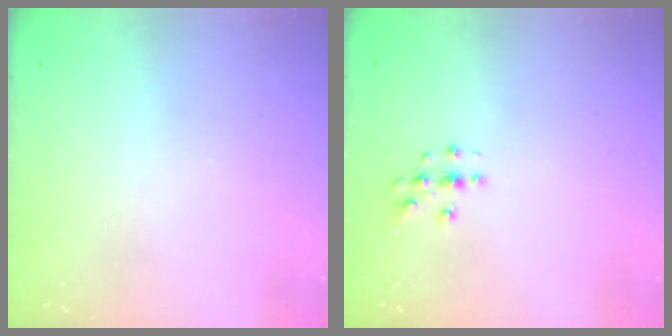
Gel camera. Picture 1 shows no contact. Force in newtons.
{"total": 3.0, "press": 3.0, "slide": 0.3}